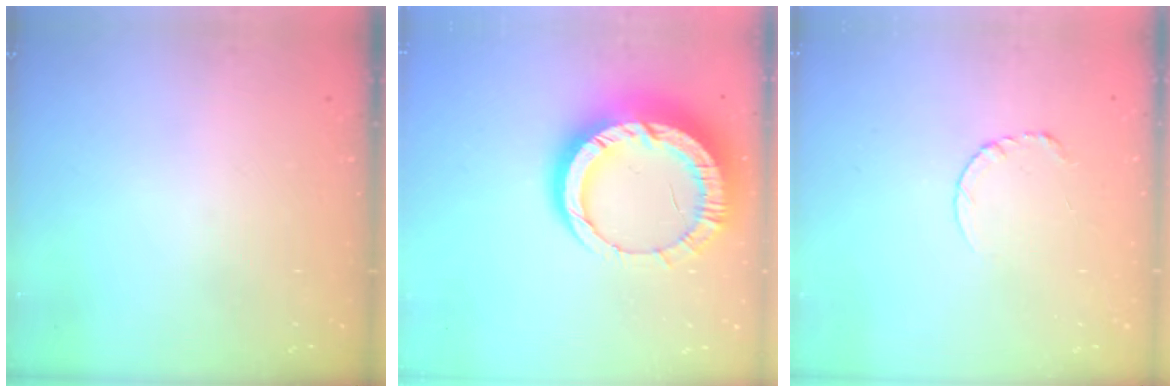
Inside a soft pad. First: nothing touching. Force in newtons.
{"total": 17.1, "press": 17.0, "slide": 1.9}
{"total": 3.9, "press": 3.9, "slide": 0.3}